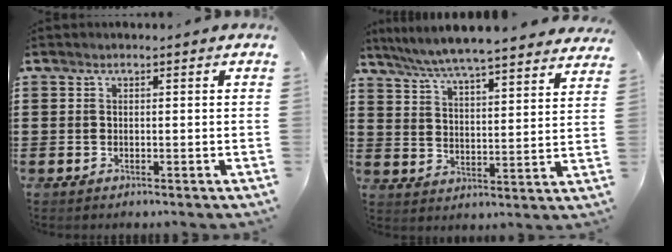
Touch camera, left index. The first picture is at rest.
{"total": 6.1, "force": [5.8, -0.3, 1.8], "torque": [-0.061, -0.038, 0.100]}